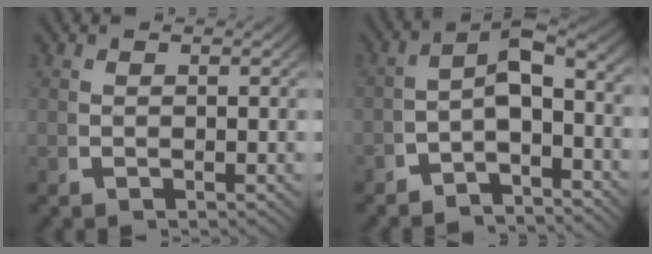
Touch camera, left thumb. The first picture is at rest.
{"total": 7.1, "force": [-1.4, 4.3, 5.4], "torque": [-0.068, -0.005, -0.032]}